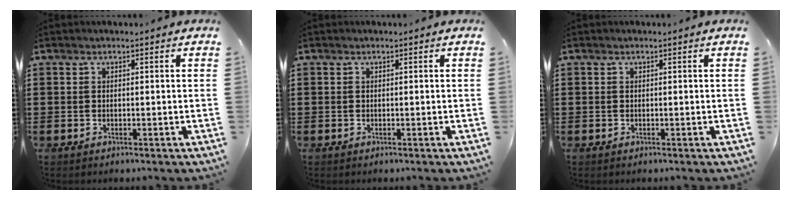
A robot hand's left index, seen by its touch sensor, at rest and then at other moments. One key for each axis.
{"total": 0.0}
{"total": 0.0}